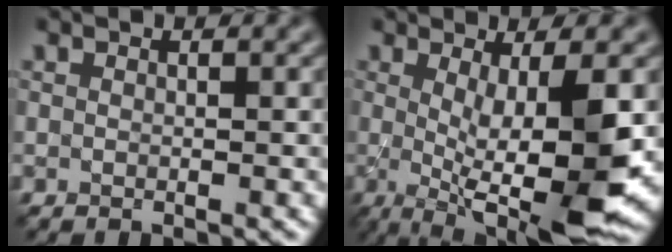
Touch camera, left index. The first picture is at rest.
{"total": 9.5, "force": [-0.7, 2.2, 9.2], "torque": [-0.137, -0.020, -0.005]}